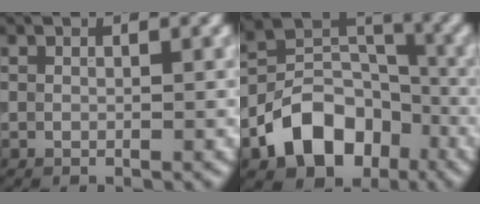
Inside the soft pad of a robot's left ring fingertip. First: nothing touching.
{"total": 8.6, "force": [-4.6, 5.9, 4.3], "torque": [-0.072, -0.002, -0.084]}